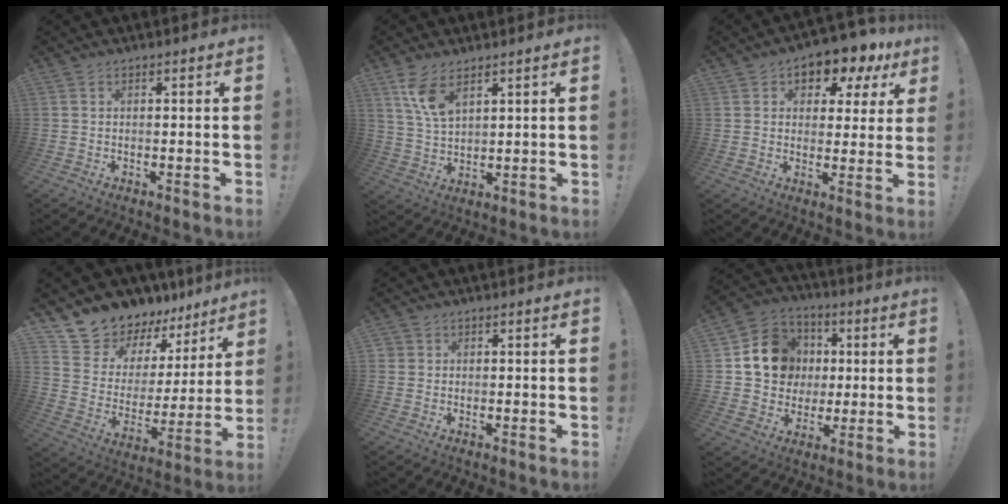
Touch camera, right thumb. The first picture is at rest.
{"total": 8.0, "force": [5.1, 3.5, 5.1], "torque": [-0.093, -0.029, 0.091]}
{"total": 6.8, "force": [4.8, 4.0, 2.8], "torque": [-0.033, -0.043, 0.083]}
{"total": 11.5, "force": [10.7, 4.2, -0.1], "torque": [-0.013, -0.108, 0.201]}
{"total": 1.3, "force": [0.4, 1.2, 0.2], "torque": [-0.003, 0.001, 0.008]}
{"total": 14.9, "force": [2.6, 13.5, 5.7], "torque": [-0.069, 0.002, 0.068]}